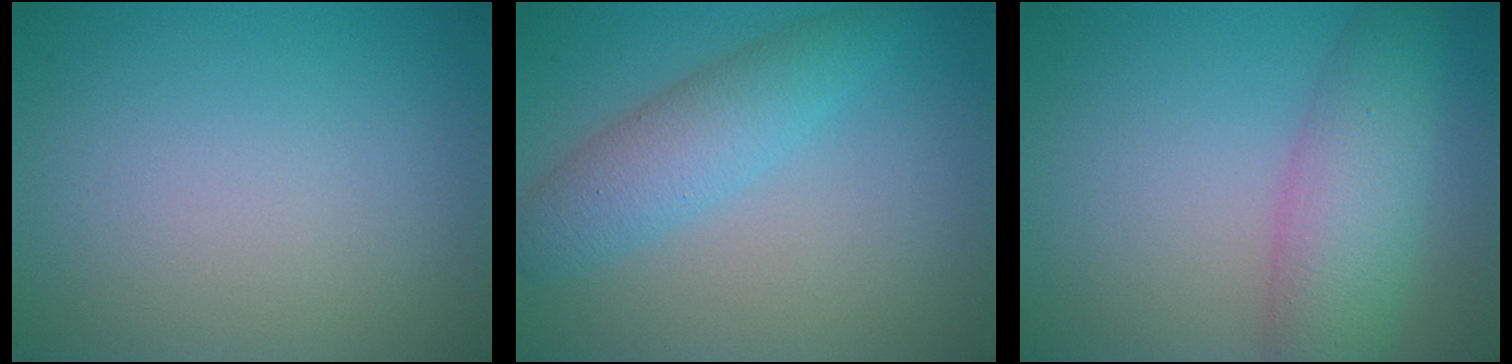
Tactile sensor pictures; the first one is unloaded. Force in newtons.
{"total": 3.8, "press": 3.8, "slide": 0.0}
{"total": 5.6, "press": 5.6, "slide": 0.2}